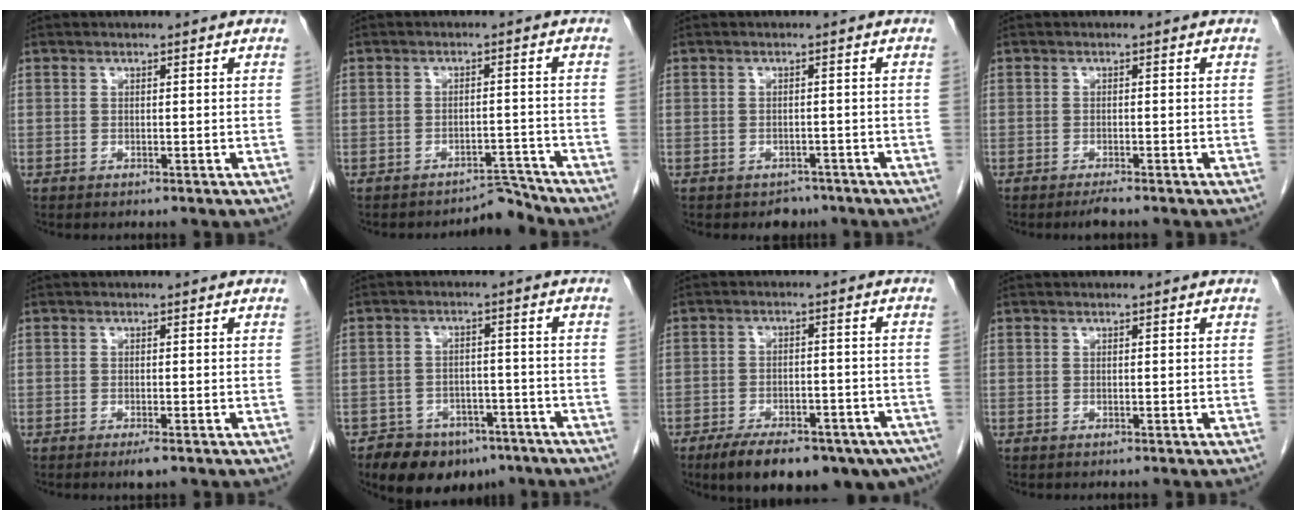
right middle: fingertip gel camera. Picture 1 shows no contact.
{"total": 3.2, "force": [-3.1, 0.1, -0.8], "torque": [0.017, 0.009, -0.043]}
{"total": 2.5, "force": [-1.8, 1.6, 0.5], "torque": [-0.008, 0.005, -0.021]}
{"total": 1.7, "force": [-1.4, 0.1, 0.9], "torque": [-0.019, -0.004, -0.022]}
{"total": 1.7, "force": [-1.1, 0.2, 1.3], "torque": [-0.021, -0.004, -0.015]}
{"total": 10.8, "force": [-7.9, 6.1, 4.1], "torque": [-0.054, 0.010, -0.112]}
{"total": 17.5, "force": [-12.5, 6.7, 10.2], "torque": [-0.120, 0.003, -0.168]}
{"total": 0.0}